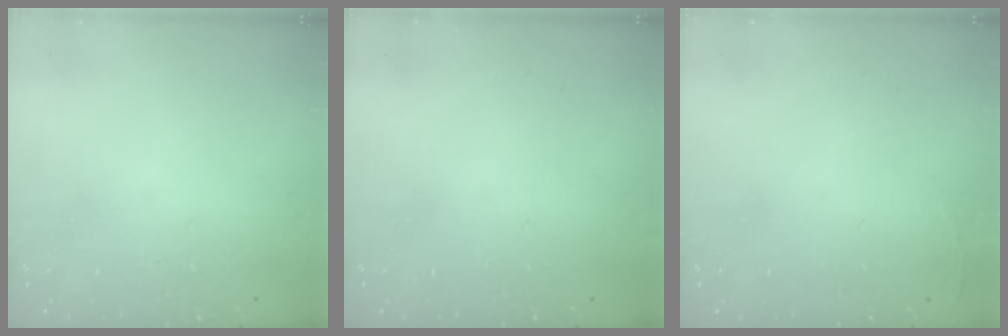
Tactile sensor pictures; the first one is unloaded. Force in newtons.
{"total": 0.0}
{"total": 2.5, "press": 2.4, "slide": 0.9}